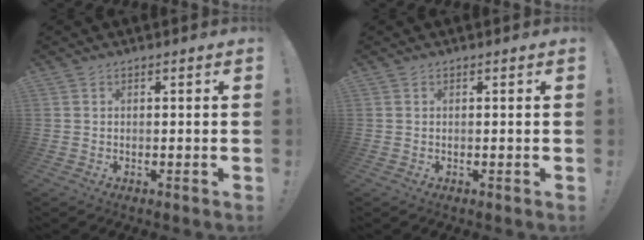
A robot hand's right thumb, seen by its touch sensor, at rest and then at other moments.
{"total": 0.0}